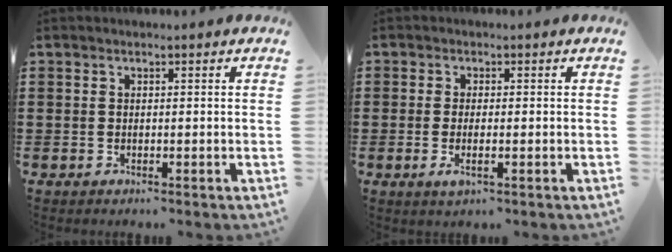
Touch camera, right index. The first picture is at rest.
{"total": 2.2, "force": [-0.6, 0.5, 2.0], "torque": [-0.041, -0.005, -0.012]}